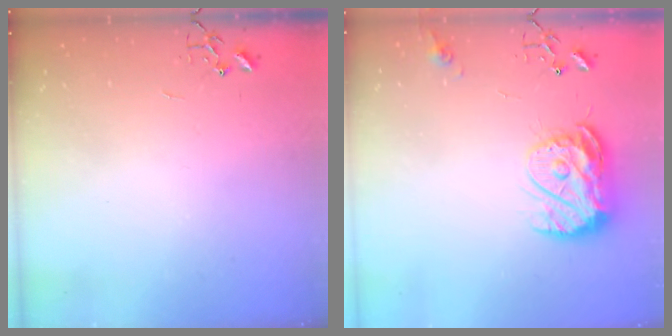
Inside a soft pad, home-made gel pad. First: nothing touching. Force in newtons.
{"total": 13.0, "press": 13.0, "slide": 1.2}